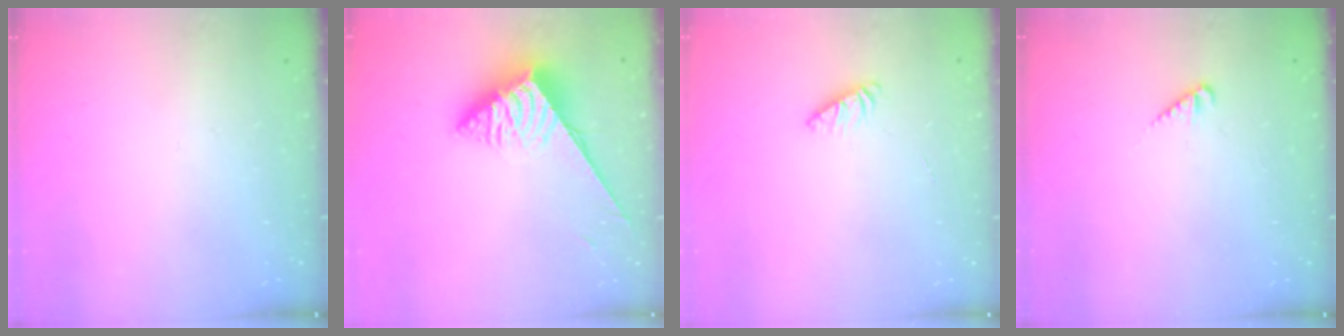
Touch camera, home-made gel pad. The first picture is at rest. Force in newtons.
{"total": 4.4, "press": 4.4, "slide": 0.5}
{"total": 1.8, "press": 1.8, "slide": 0.2}
{"total": 1.8, "press": 1.8, "slide": 0.3}